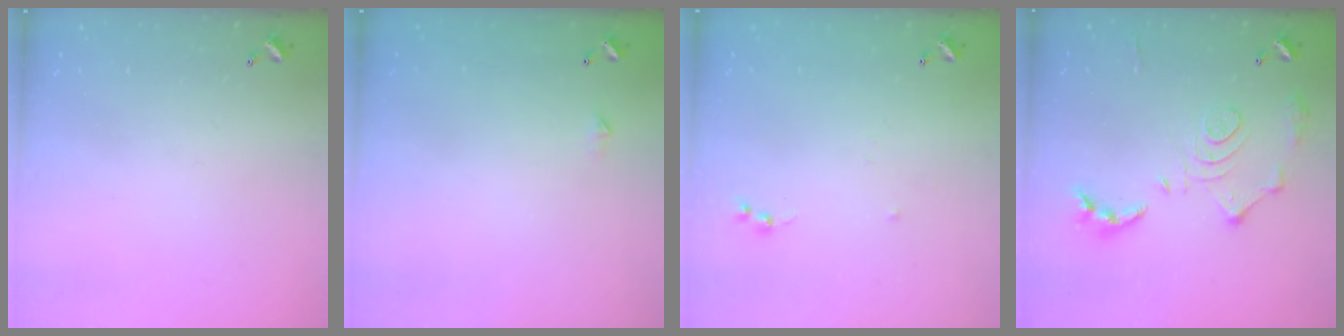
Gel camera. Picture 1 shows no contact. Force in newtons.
{"total": 2.3, "press": 2.3, "slide": 0.4}
{"total": 5.8, "press": 5.7, "slide": 0.8}
{"total": 14.2, "press": 14.1, "slide": 1.2}